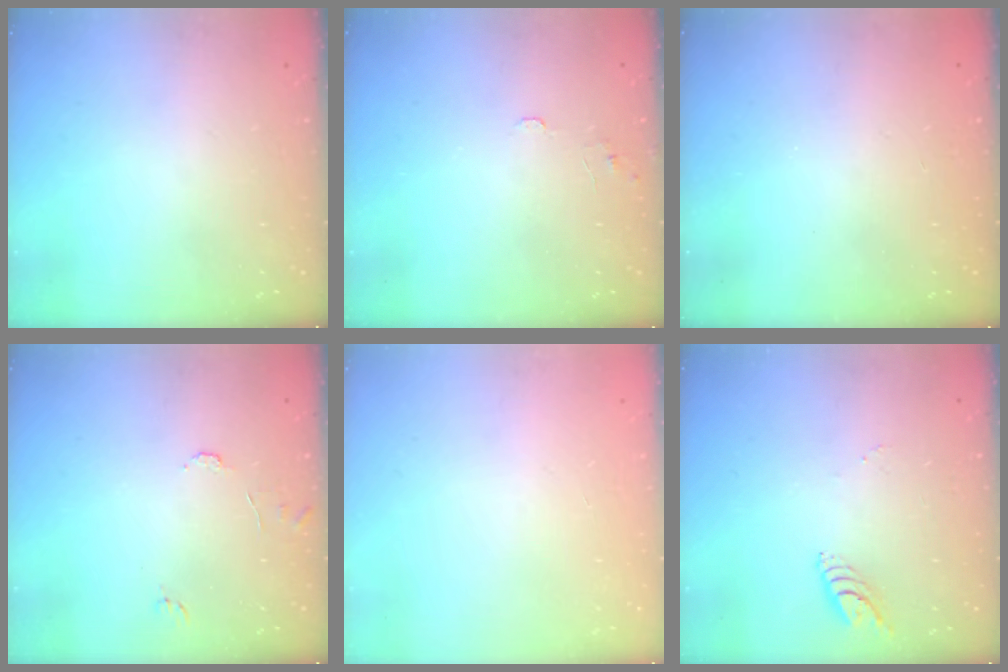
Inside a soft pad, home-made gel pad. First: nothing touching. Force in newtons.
{"total": 4.8, "press": 4.8, "slide": 0.4}
{"total": 0.0}
{"total": 7.2, "press": 7.1, "slide": 0.7}
{"total": 0.0}
{"total": 6.0, "press": 6.0, "slide": 0.4}